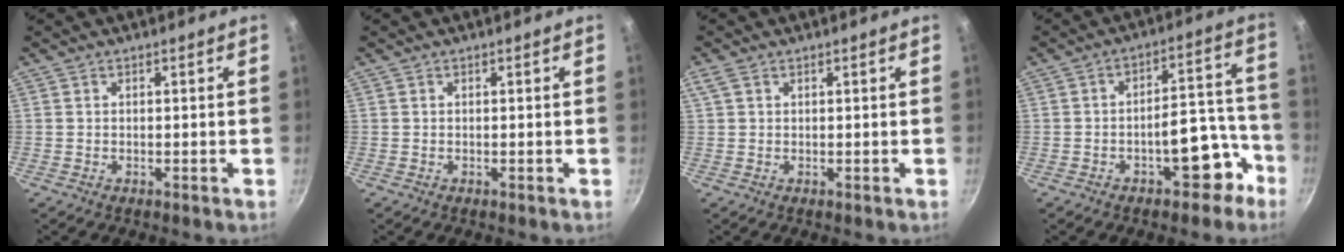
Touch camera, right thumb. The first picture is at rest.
{"total": 0.0}
{"total": 1.8, "force": [0.9, 1.0, 1.2], "torque": [-0.027, 0.006, 0.023]}
{"total": 10.5, "force": [-5.3, 5.4, 7.2], "torque": [-0.039, 0.076, -0.062]}